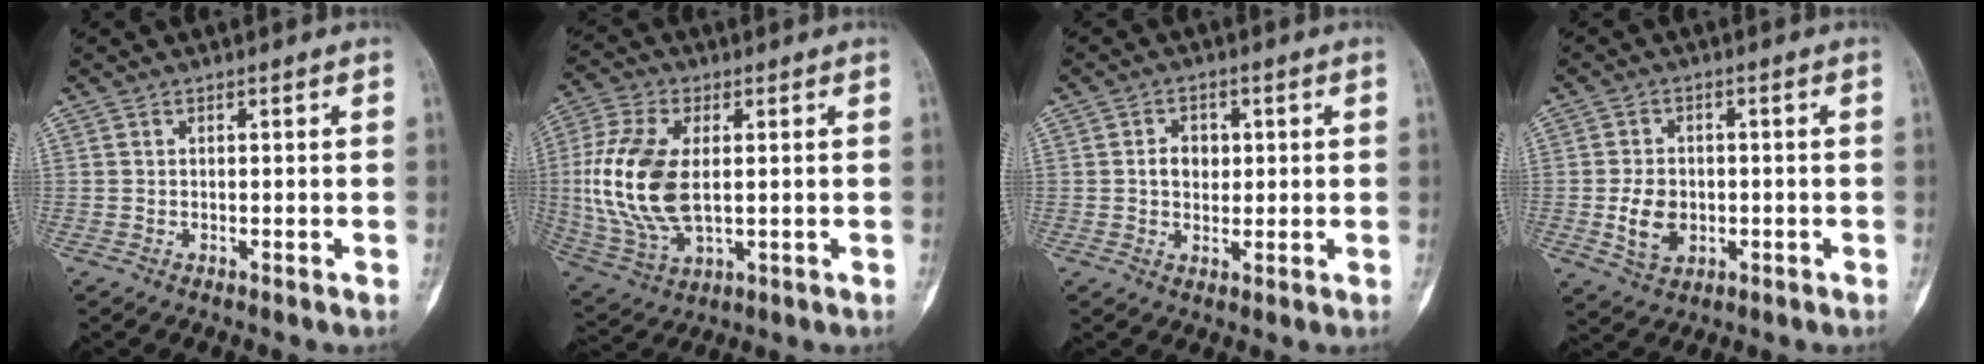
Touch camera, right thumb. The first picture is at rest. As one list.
[{"total": 16.2, "force": [1.0, 8.9, 13.5], "torque": [-0.294, -0.005, 0.025]}, {"total": 4.6, "force": [0.6, 3.5, 2.9], "torque": [-0.026, 0.000, 0.007]}, {"total": 6.8, "force": [-1.2, 5.0, 4.4], "torque": [-0.064, 0.000, -0.014]}]